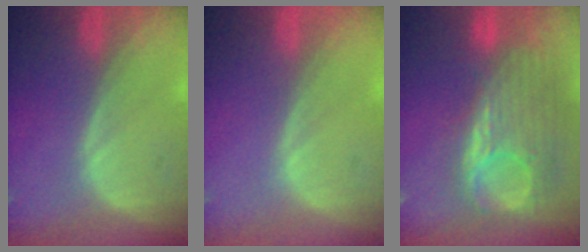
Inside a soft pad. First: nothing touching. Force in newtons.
{"total": 0.0}
{"total": 11.9, "press": 10.4, "slide": 5.8}